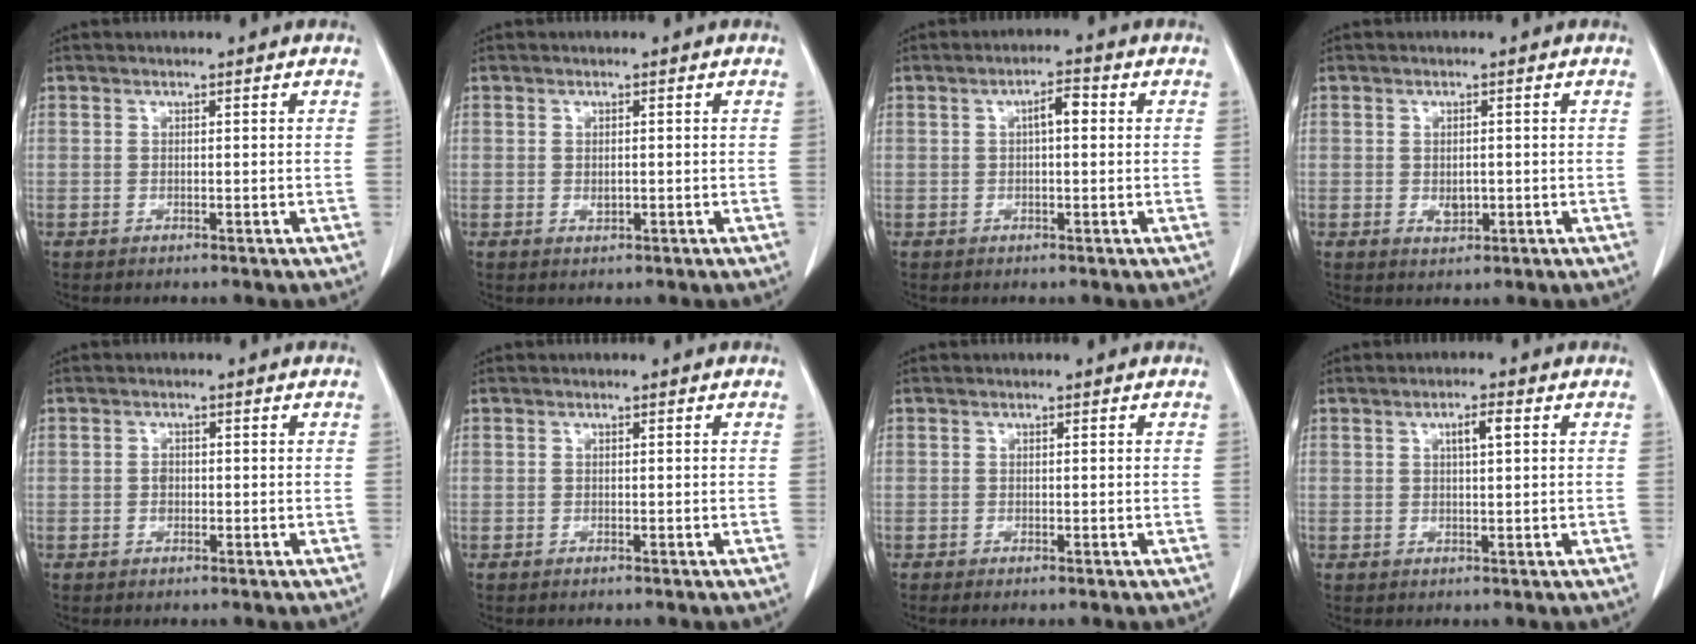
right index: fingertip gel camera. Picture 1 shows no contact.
{"total": 1.0, "force": [0.0, 0.6, 0.9], "torque": [-0.015, -0.002, 0.001]}
{"total": 3.2, "force": [0.5, 0.9, 3.0], "torque": [-0.048, 0.011, 0.006]}
{"total": 2.2, "force": [-0.3, 1.3, 1.7], "torque": [-0.028, -0.003, 0.002]}
{"total": 1.3, "force": [-0.2, 1.0, 0.8], "torque": [-0.014, 0.003, -0.003]}
{"total": 0.0}
{"total": 0.7, "force": [-0.5, 0.0, 0.5], "torque": [-0.011, -0.001, -0.008]}
{"total": 2.7, "force": [0.9, 0.5, 2.5], "torque": [-0.043, 0.002, 0.015]}